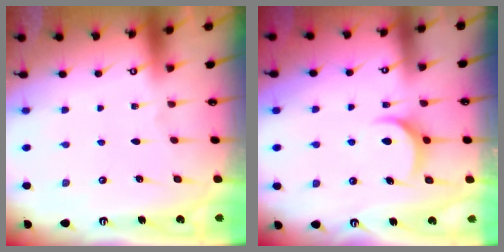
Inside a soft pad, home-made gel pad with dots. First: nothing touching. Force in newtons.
{"total": 8.2, "press": 8.2, "slide": 0.5}